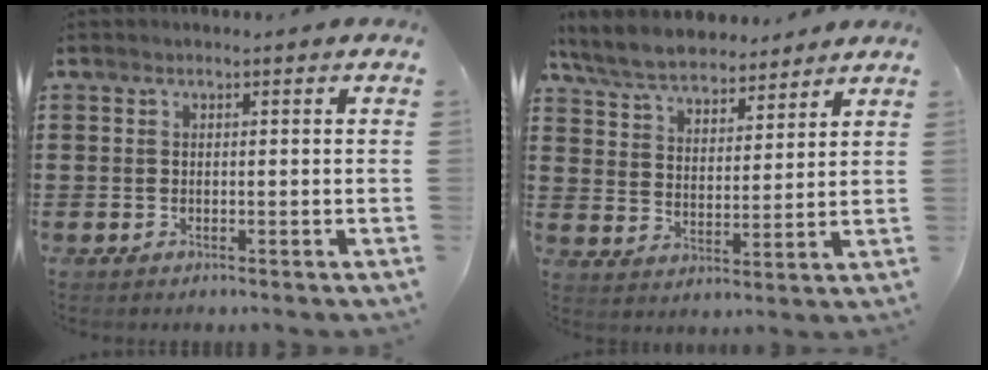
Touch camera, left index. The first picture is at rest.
{"total": 7.0, "force": [6.5, 1.6, 2.0], "torque": [-0.067, -0.022, 0.118]}